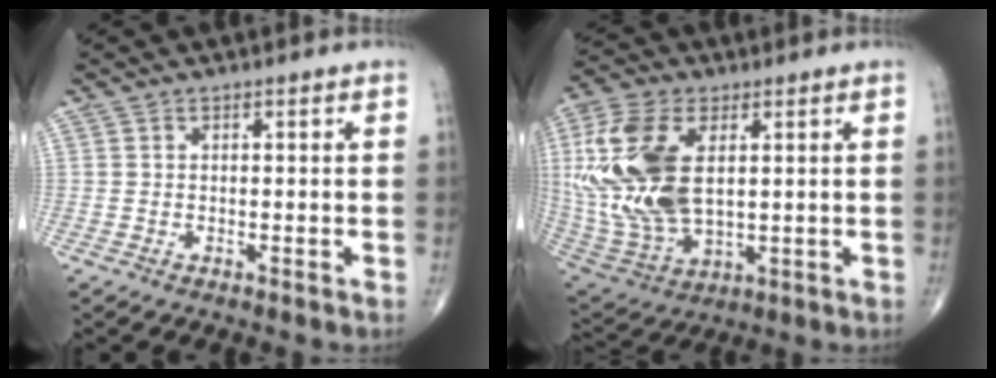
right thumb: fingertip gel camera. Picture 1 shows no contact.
{"total": 20.6, "force": [3.5, 11.4, 16.8], "torque": [-0.367, -0.018, 0.070]}